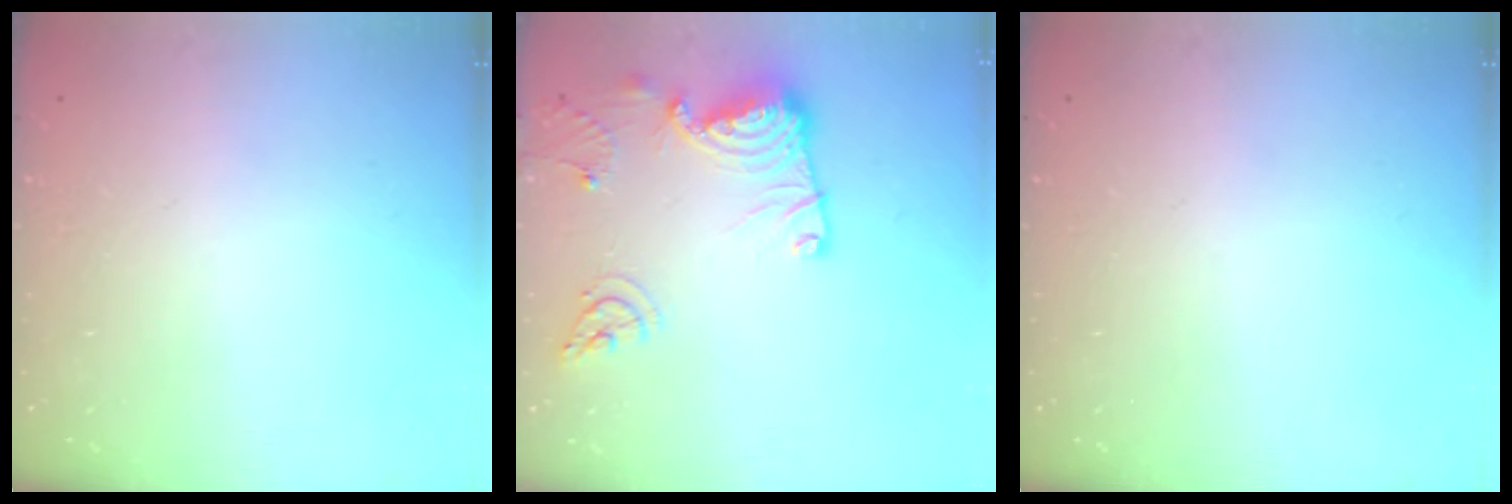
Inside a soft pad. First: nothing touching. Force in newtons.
{"total": 14.1, "press": 14.0, "slide": 1.1}
{"total": 0.0}